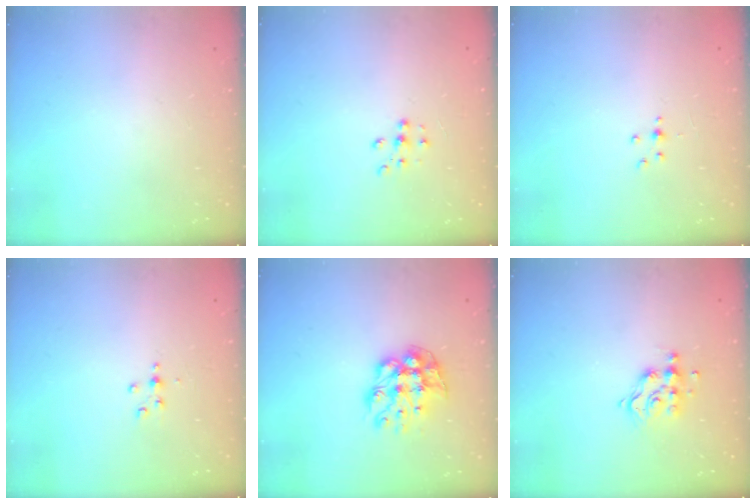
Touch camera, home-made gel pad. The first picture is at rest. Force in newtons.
{"total": 6.3, "press": 6.3, "slide": 0.9}
{"total": 2.0, "press": 1.9, "slide": 0.5}
{"total": 3.4, "press": 3.4, "slide": 0.4}
{"total": 11.2, "press": 11.2, "slide": 0.9}
{"total": 9.1, "press": 9.0, "slide": 0.7}